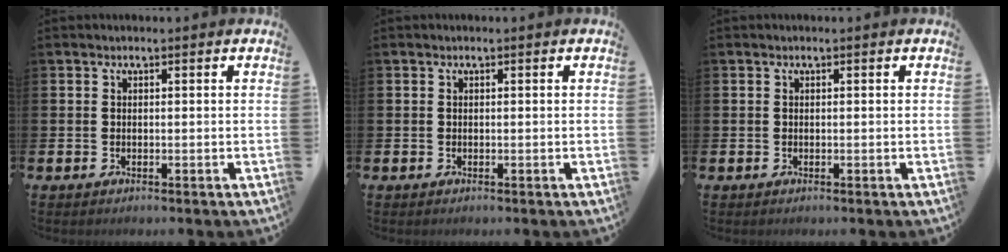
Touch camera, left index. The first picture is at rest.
{"total": 0.0}
{"total": 0.0}